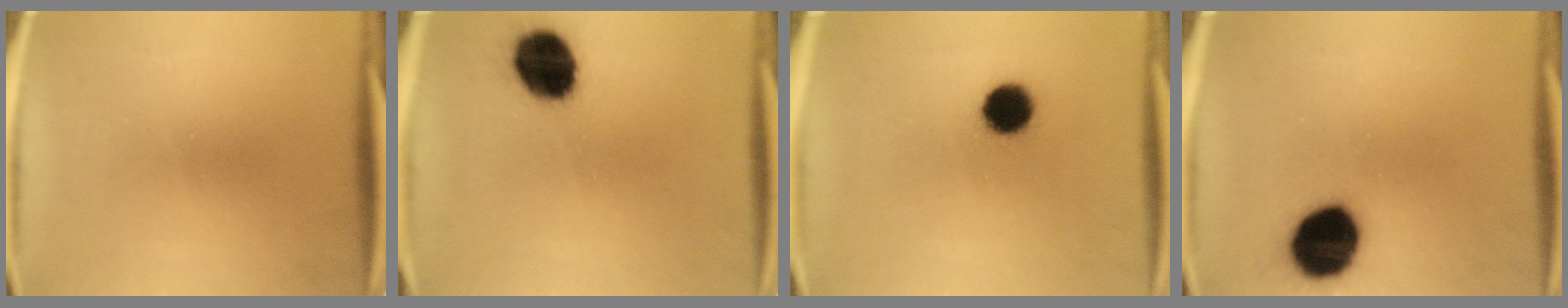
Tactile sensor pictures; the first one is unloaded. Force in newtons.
{"total": 14.5}
{"total": 8.6}
{"total": 16.4}